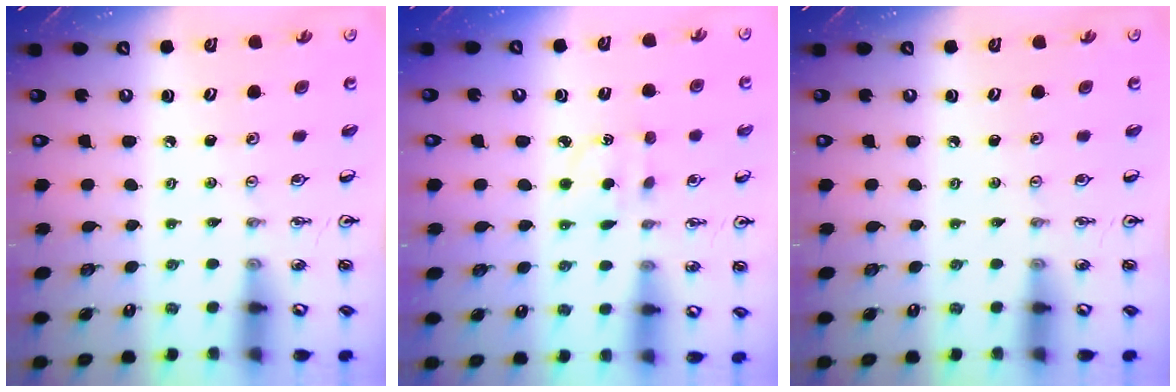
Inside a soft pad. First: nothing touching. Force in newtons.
{"total": 3.0, "press": 2.8, "slide": 0.8}
{"total": 0.0}